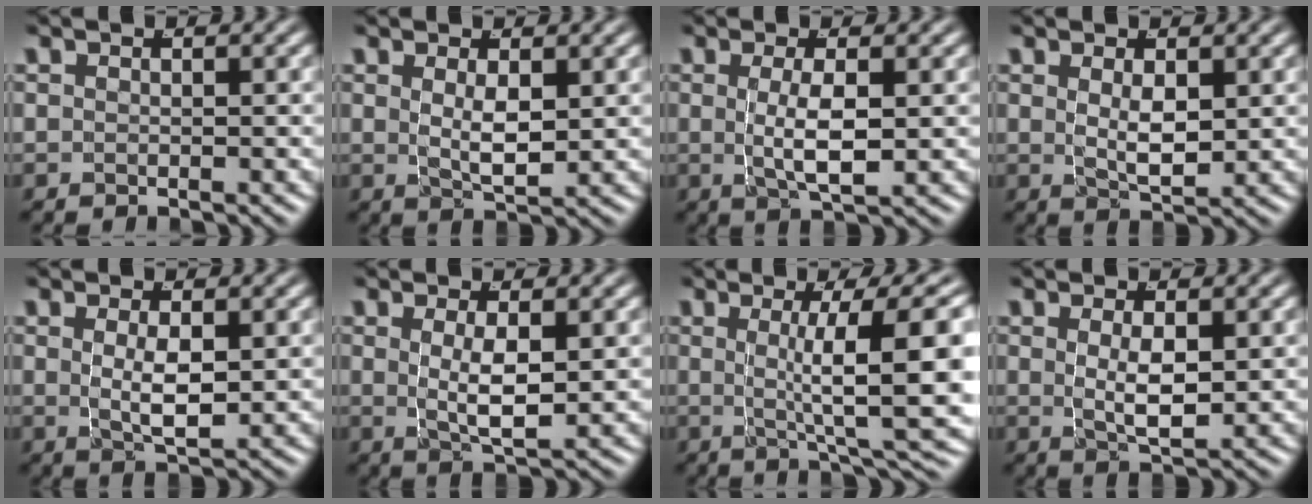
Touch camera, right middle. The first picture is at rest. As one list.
[{"total": 2.7, "force": [0.5, 0.5, 2.7], "torque": [-0.047, -0.017, 0.021]}, {"total": 3.8, "force": [-0.3, 0.7, 3.7], "torque": [-0.071, -0.015, 0.005]}, {"total": 2.7, "force": [0.4, 0.7, 2.6], "torque": [-0.043, -0.018, 0.021]}, {"total": 3.1, "force": [0.2, 0.6, 3.1], "torque": [-0.056, -0.017, 0.015]}, {"total": 3.5, "force": [0.1, 0.5, 3.5], "torque": [-0.064, -0.016, 0.013]}, {"total": 8.6, "force": [0.0, 1.2, 8.6], "torque": [-0.101, 0.002, 0.004]}, {"total": 3.1, "force": [0.2, 0.6, 3.1], "torque": [-0.056, -0.017, 0.016]}]